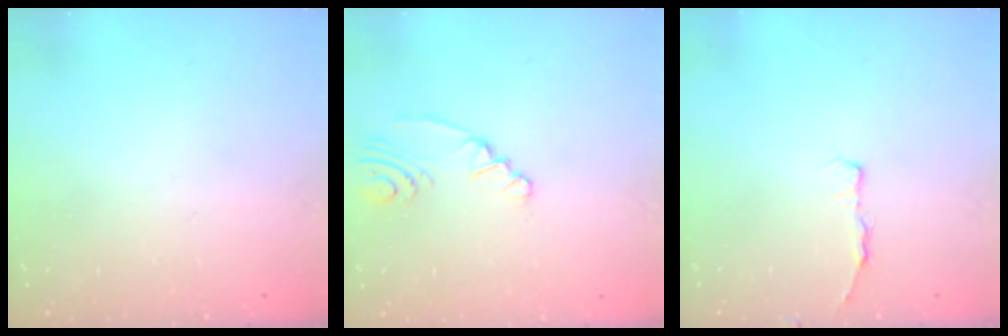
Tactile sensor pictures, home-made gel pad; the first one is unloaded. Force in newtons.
{"total": 3.2, "press": 3.0, "slide": 1.1}
{"total": 3.1, "press": 3.1, "slide": 0.5}